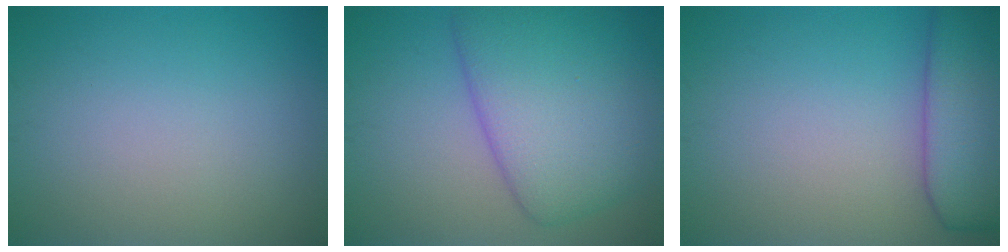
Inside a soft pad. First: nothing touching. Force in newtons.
{"total": 8.7, "press": 8.7, "slide": 0.4}
{"total": 7.7, "press": 7.7, "slide": 0.7}